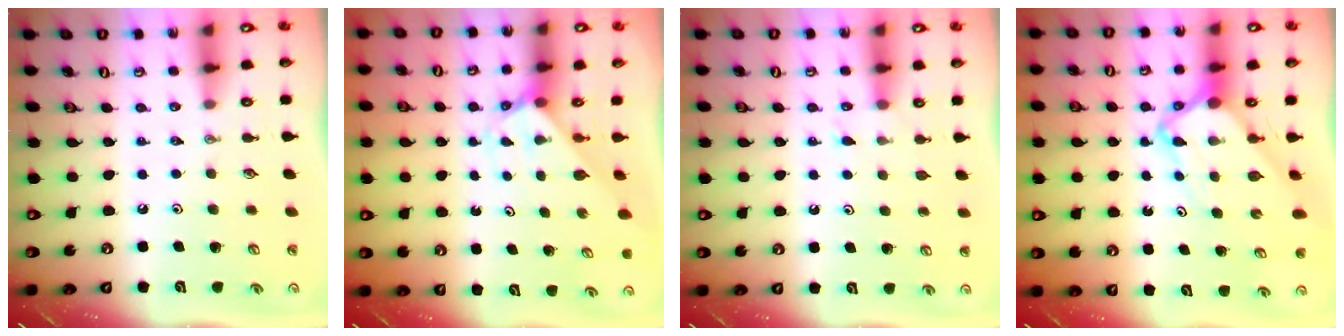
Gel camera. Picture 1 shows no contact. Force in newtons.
{"total": 2.2, "press": 2.2, "slide": 0.2}
{"total": 4.9, "press": 4.8, "slide": 0.6}
{"total": 6.3, "press": 6.3, "slide": 0.5}